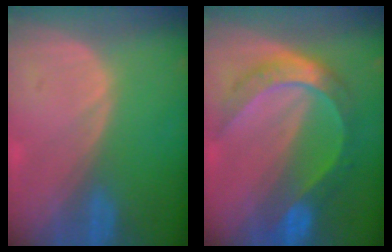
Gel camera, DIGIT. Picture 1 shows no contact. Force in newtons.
{"total": 8.3, "press": 8.3, "slide": 0.9}